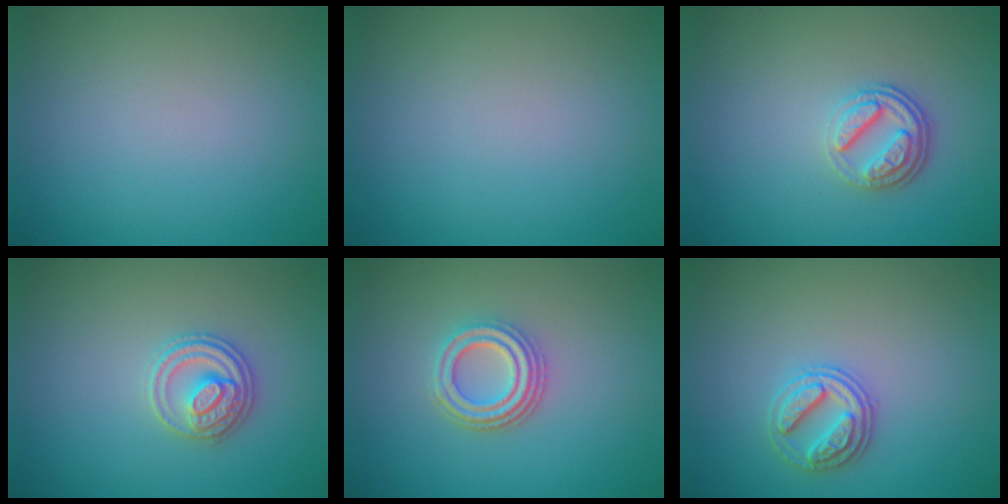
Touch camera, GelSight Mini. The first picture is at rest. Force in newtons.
{"total": 0.0}
{"total": 3.5, "press": 2.6, "slide": 2.3}
{"total": 2.9, "press": 2.9, "slide": 0.1}
{"total": 3.7, "press": 3.0, "slide": 2.1}
{"total": 2.6, "press": 2.6, "slide": 0.5}